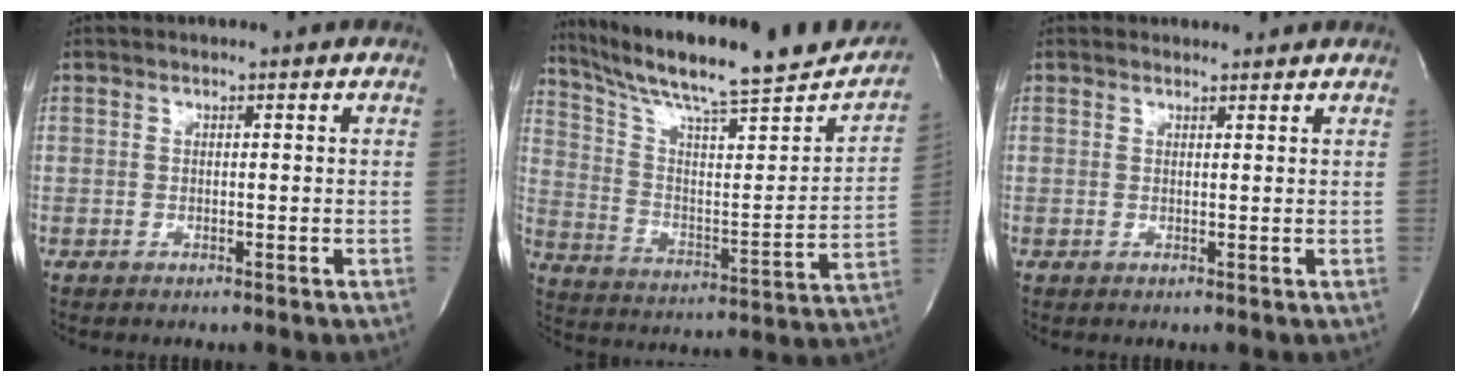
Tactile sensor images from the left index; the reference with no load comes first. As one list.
[{"total": 24.1, "force": [20.5, 2.8, 12.4], "torque": [-0.200, -0.022, 0.299]}, {"total": 1.0, "force": [0.9, 0.2, -0.2], "torque": [-0.012, 0.000, 0.010]}]